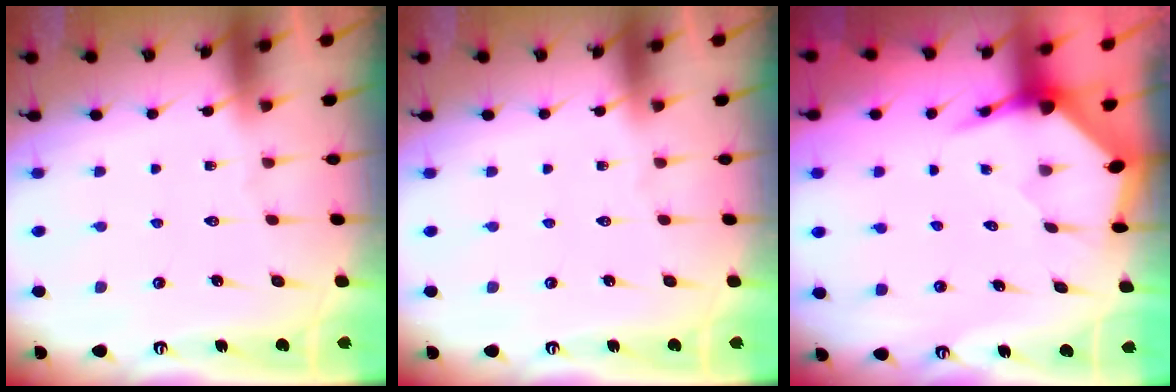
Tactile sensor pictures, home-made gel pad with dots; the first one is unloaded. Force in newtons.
{"total": 0.0}
{"total": 3.4, "press": 3.4, "slide": 0.4}